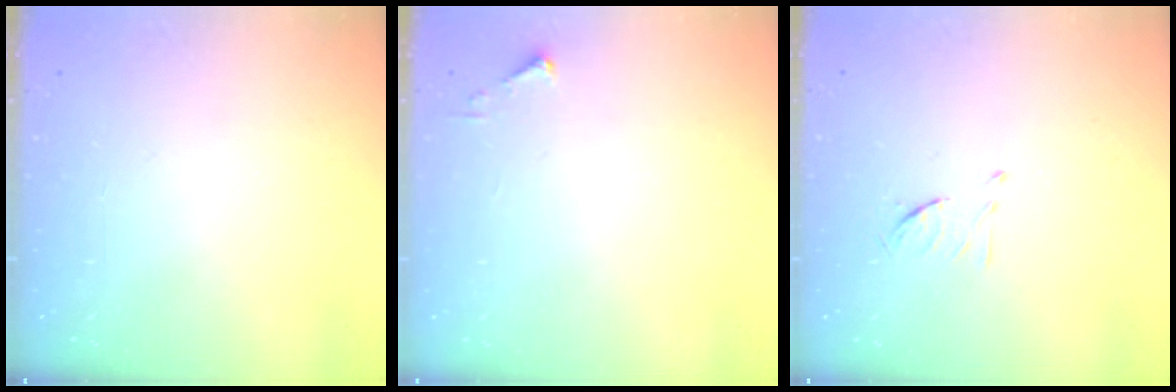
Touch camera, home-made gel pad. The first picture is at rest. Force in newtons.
{"total": 2.7, "press": 2.7, "slide": 0.3}
{"total": 6.3, "press": 6.2, "slide": 1.0}